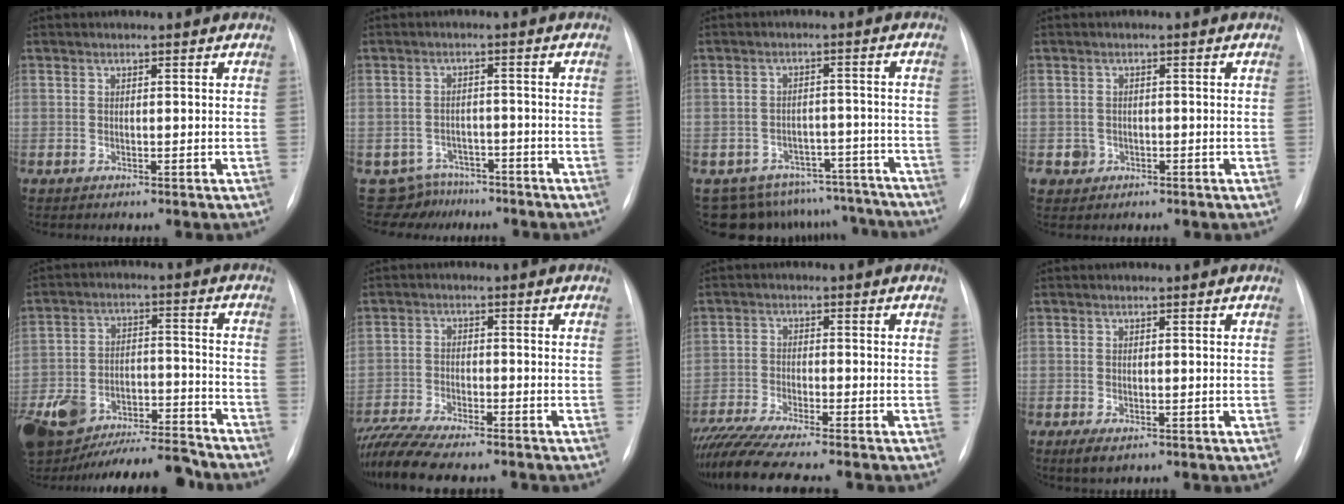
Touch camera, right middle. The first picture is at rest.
{"total": 6.4, "force": [-5.4, 3.2, -0.9], "torque": [0.016, 0.022, -0.078]}
{"total": 14.7, "force": [-13.6, 5.6, 0.7], "torque": [0.001, 0.039, -0.160]}
{"total": 2.0, "force": [-0.7, 1.8, 0.1], "torque": [0.005, 0.008, -0.008]}
{"total": 20.6, "force": [-17.8, 5.7, 8.6], "torque": [-0.178, 0.013, -0.278]}
{"total": 11.0, "force": [-9.6, 1.1, 5.2], "torque": [-0.090, -0.016, -0.156]}
{"total": 11.8, "force": [-10.2, -0.3, 6.0], "torque": [-0.100, -0.026, -0.169]}
{"total": 2.4, "force": [-1.3, 1.1, 1.8], "torque": [-0.033, -0.004, -0.014]}